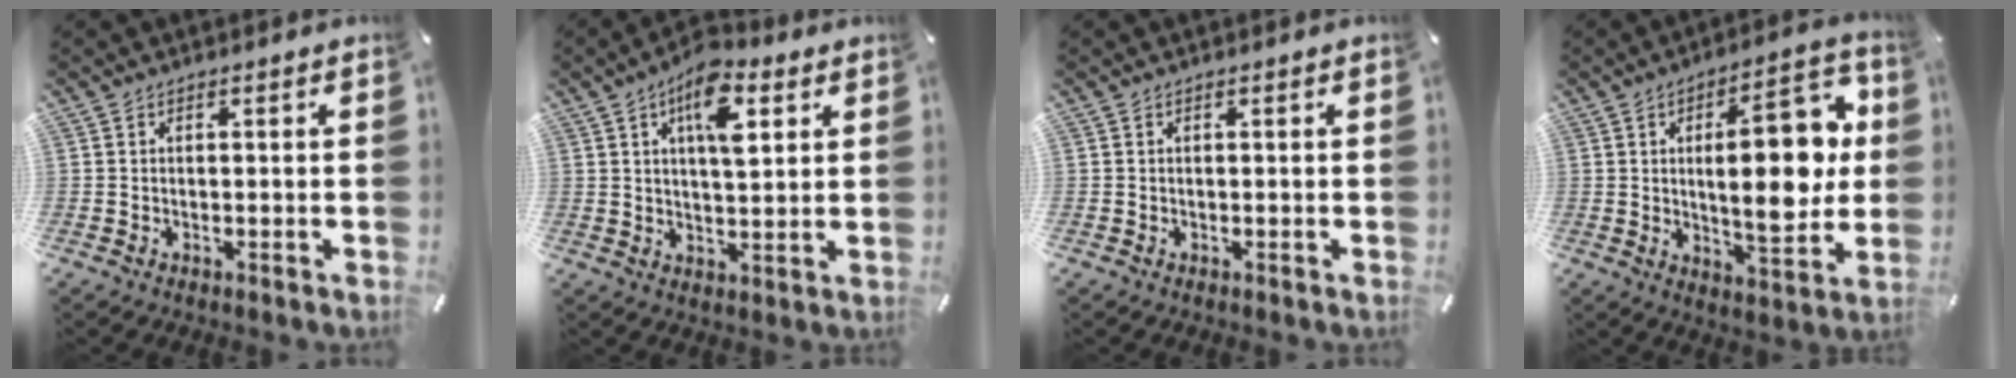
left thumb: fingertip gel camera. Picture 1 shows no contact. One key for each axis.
{"total": 10.6, "fx": 4.7, "fy": 4.7, "fz": 8.2, "tx": -0.126, "ty": -0.009, "tz": 0.078}
{"total": 0.0}
{"total": 19.9, "fx": 2.5, "fy": 8.6, "fz": 17.8, "tx": -0.247, "ty": -0.002, "tz": 0.033}